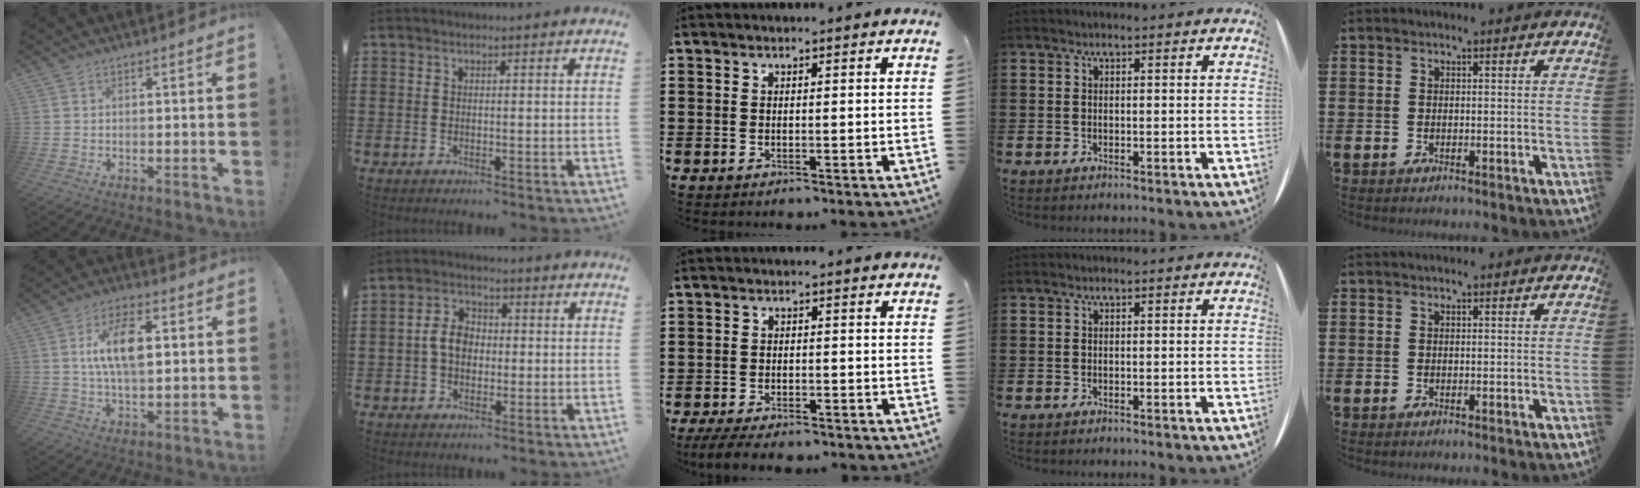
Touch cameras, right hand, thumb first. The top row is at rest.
{"thumb": {"total": 12.6, "force": [2.4, 6.4, 10.5], "torque": [-0.178, 0.003, 0.038]}, "index": {"total": 5.0, "force": [-0.4, 3.5, 3.5], "torque": [-0.078, 0.010, -0.012]}, "middle": {"total": 3.0, "force": [-2.8, 0.3, 0.9], "torque": [-0.032, -0.007, -0.062]}}